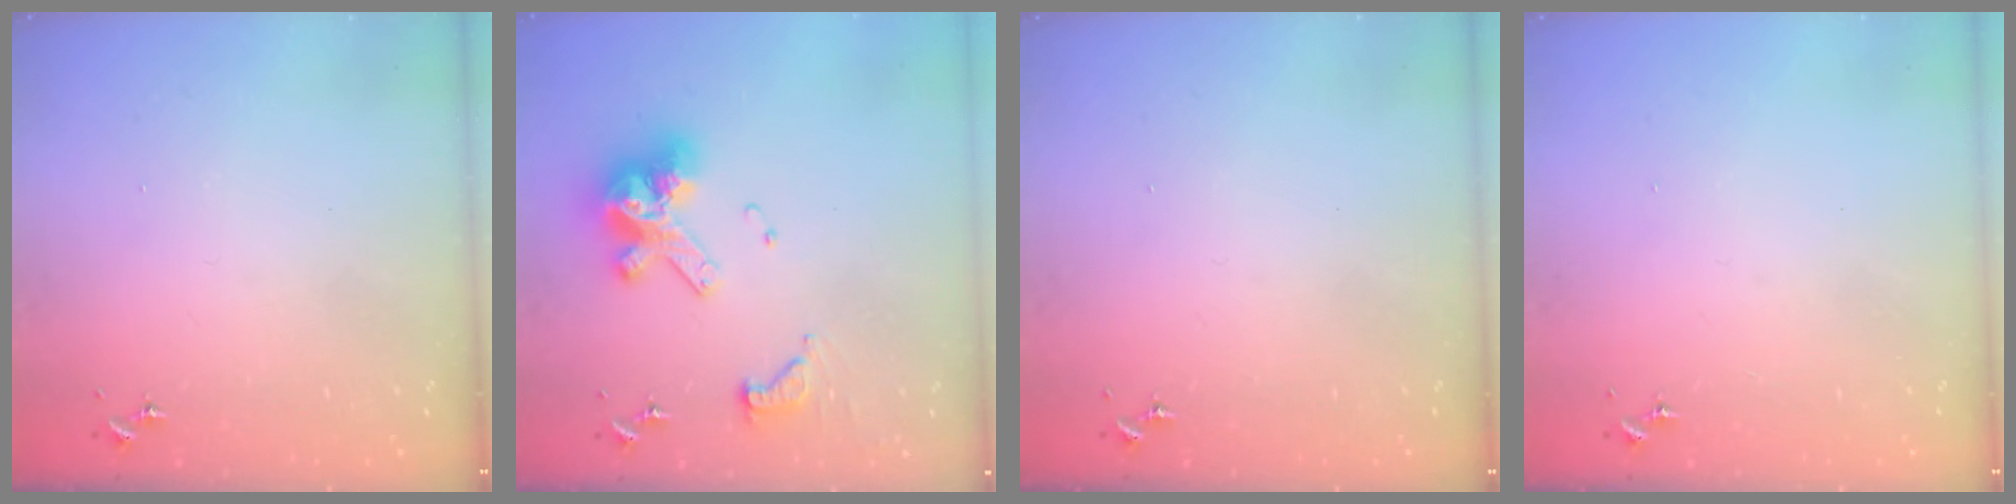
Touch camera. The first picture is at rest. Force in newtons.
{"total": 15.2, "press": 15.1, "slide": 1.7}
{"total": 0.0}
{"total": 0.0}